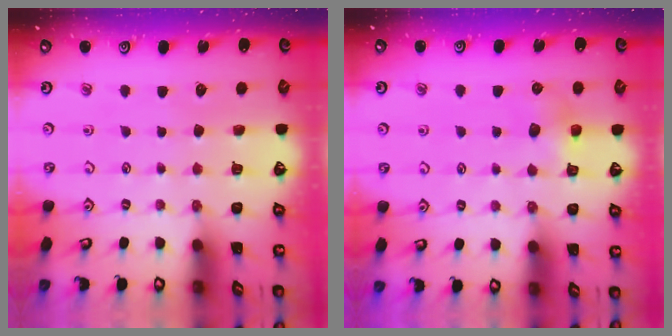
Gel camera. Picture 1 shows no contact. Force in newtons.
{"total": 4.8, "press": 4.8, "slide": 0.4}